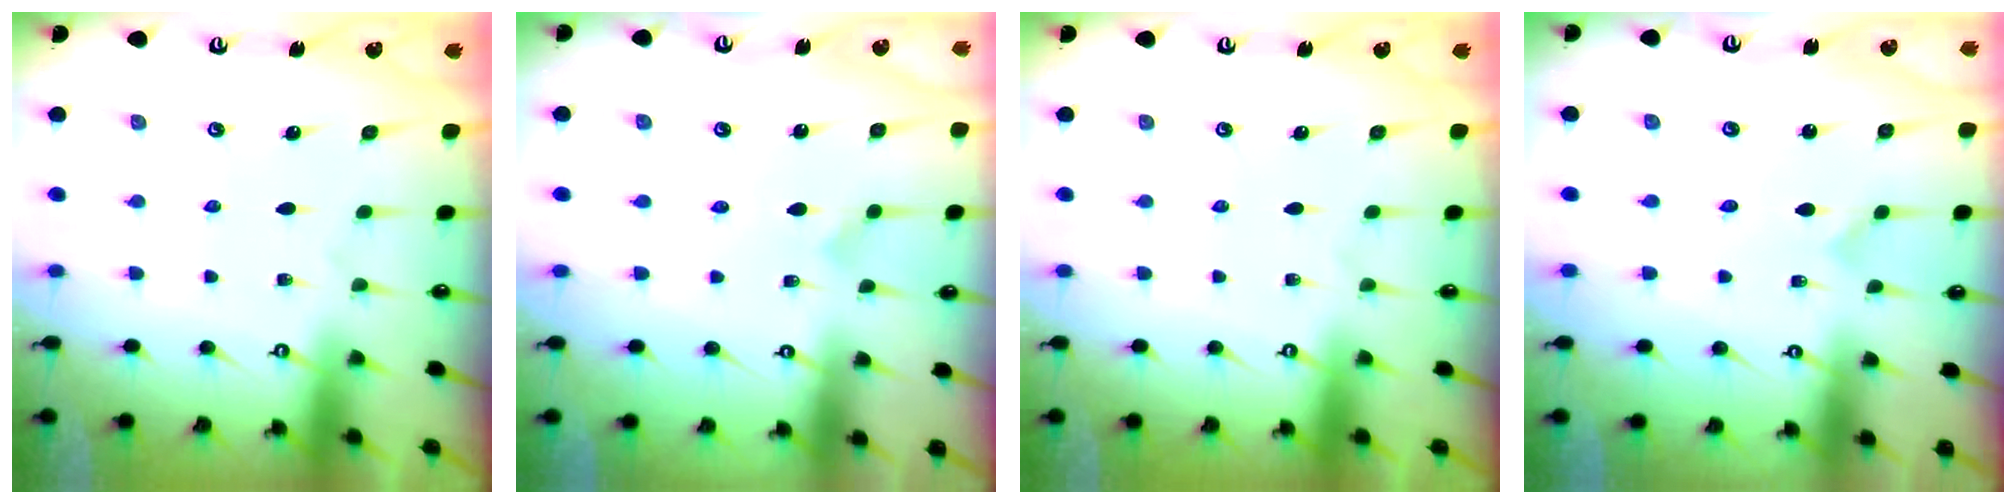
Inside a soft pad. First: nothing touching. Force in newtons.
{"total": 3.0, "press": 3.0, "slide": 0.2}
{"total": 0.0}
{"total": 0.0}